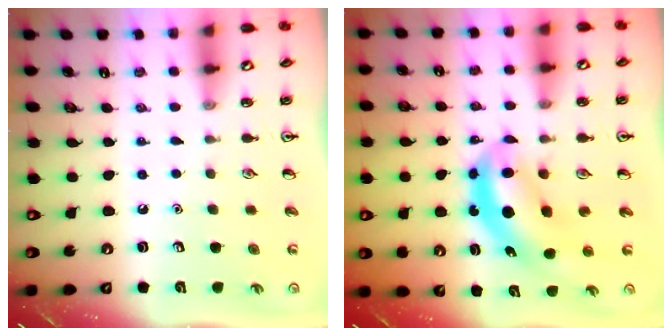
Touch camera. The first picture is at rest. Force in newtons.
{"total": 6.4, "press": 6.2, "slide": 1.8}